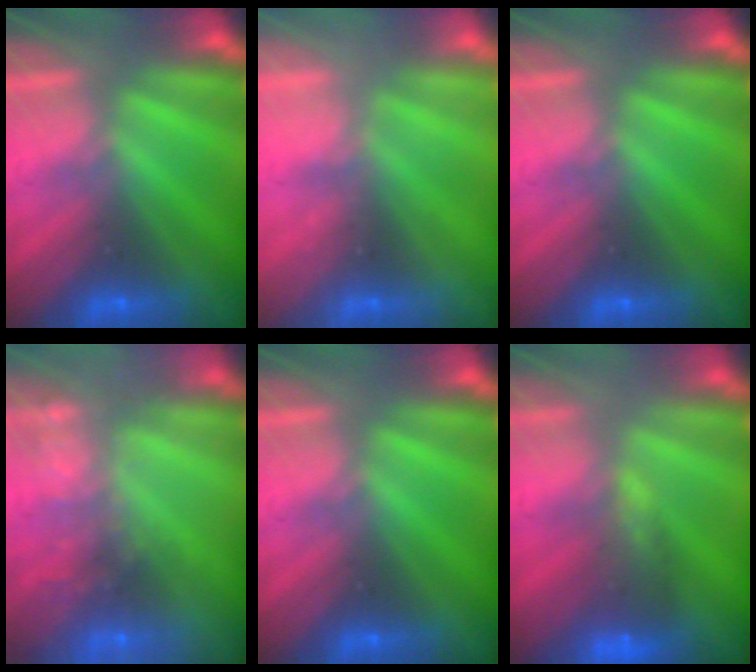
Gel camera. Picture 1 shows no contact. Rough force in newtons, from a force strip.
{"total": 1.9}
{"total": 0.0}
{"total": 7.8}
{"total": 0.0}
{"total": 6.4}